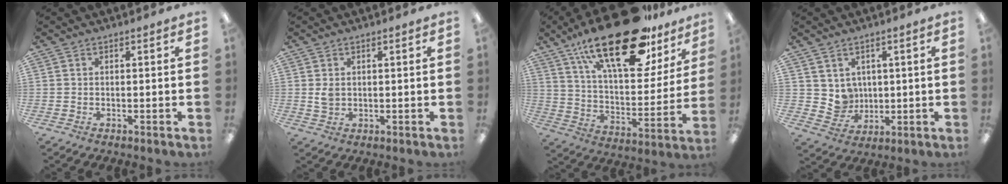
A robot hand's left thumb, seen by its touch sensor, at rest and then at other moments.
{"total": 2.7, "force": [0.7, 2.0, 1.7], "torque": [-0.027, 0.001, 0.010]}
{"total": 27.7, "force": [18.4, 10.8, 17.8], "torque": [-0.286, -0.101, 0.307]}
{"total": 5.9, "force": [2.9, 5.2, 0.4], "torque": [-0.016, -0.023, 0.061]}